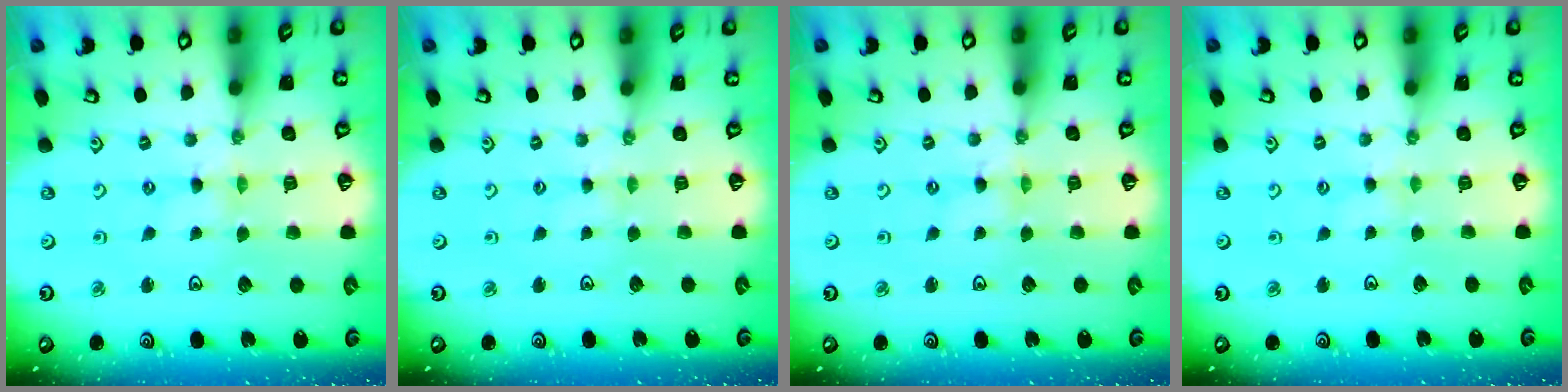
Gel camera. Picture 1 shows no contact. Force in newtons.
{"total": 2.0, "press": 1.9, "slide": 0.4}
{"total": 0.0}
{"total": 2.1, "press": 2.1, "slide": 0.2}